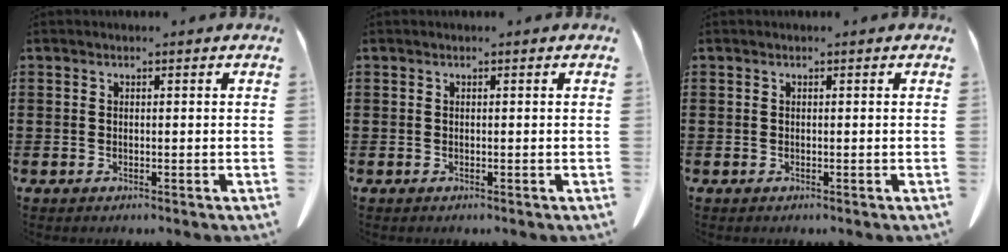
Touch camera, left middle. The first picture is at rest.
{"total": 0.0}
{"total": 0.0}